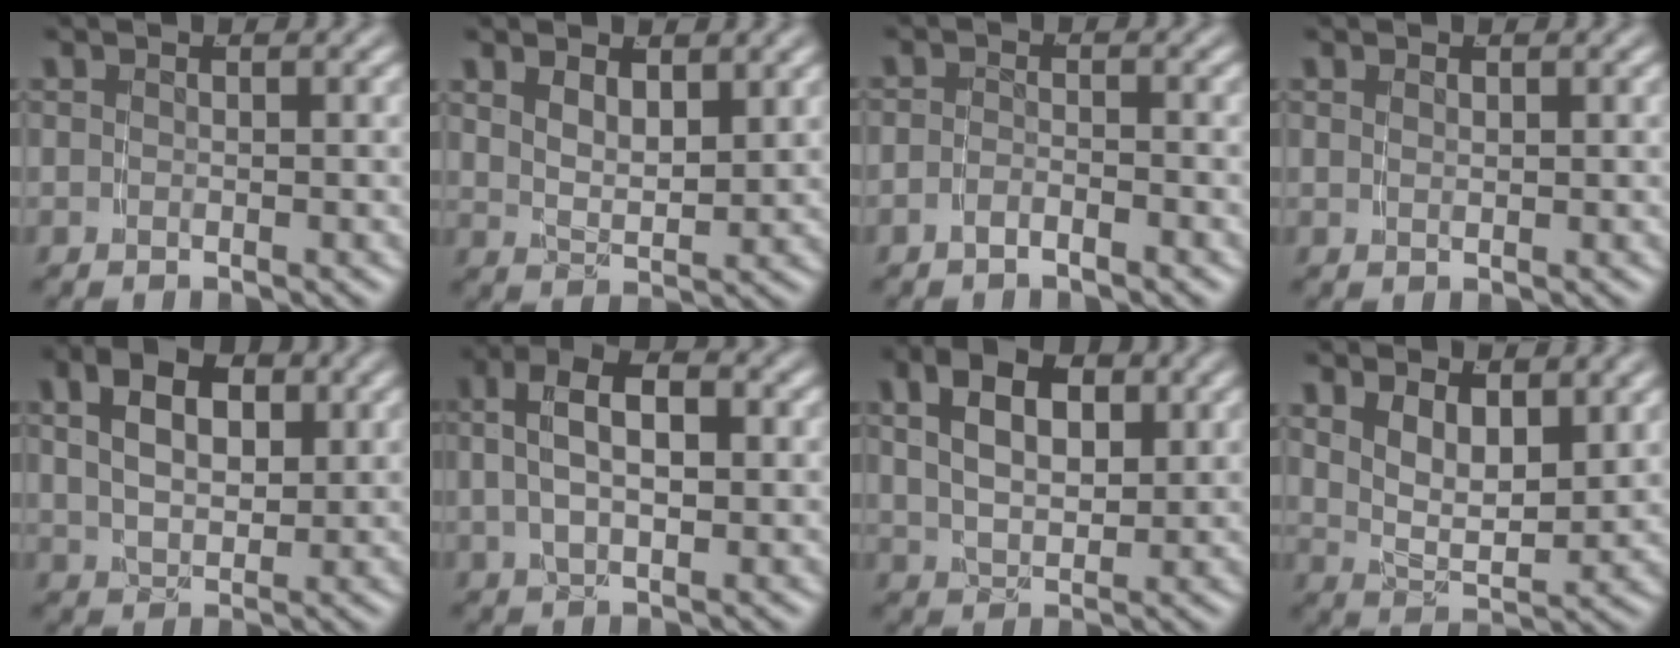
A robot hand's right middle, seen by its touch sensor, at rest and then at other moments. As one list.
[{"total": 3.4, "force": [1.4, 1.8, 2.5], "torque": [-0.051, -0.015, 0.031]}, {"total": 1.6, "force": [-1.5, 0.3, 0.5], "torque": [-0.009, -0.002, -0.030]}, {"total": 0.7, "force": [0.4, -0.5, 0.2], "torque": [0.000, -0.004, 0.013]}, {"total": 6.9, "force": [2.4, 4.5, 4.7], "torque": [-0.071, 0.005, 0.040]}, {"total": 7.0, "force": [1.7, 4.0, 5.5], "torque": [-0.087, 0.017, 0.017]}, {"total": 7.7, "force": [2.5, 5.1, 5.2], "torque": [-0.082, 0.006, 0.040]}, {"total": 5.7, "force": [1.5, 3.6, 4.2], "torque": [-0.077, -0.018, 0.027]}]